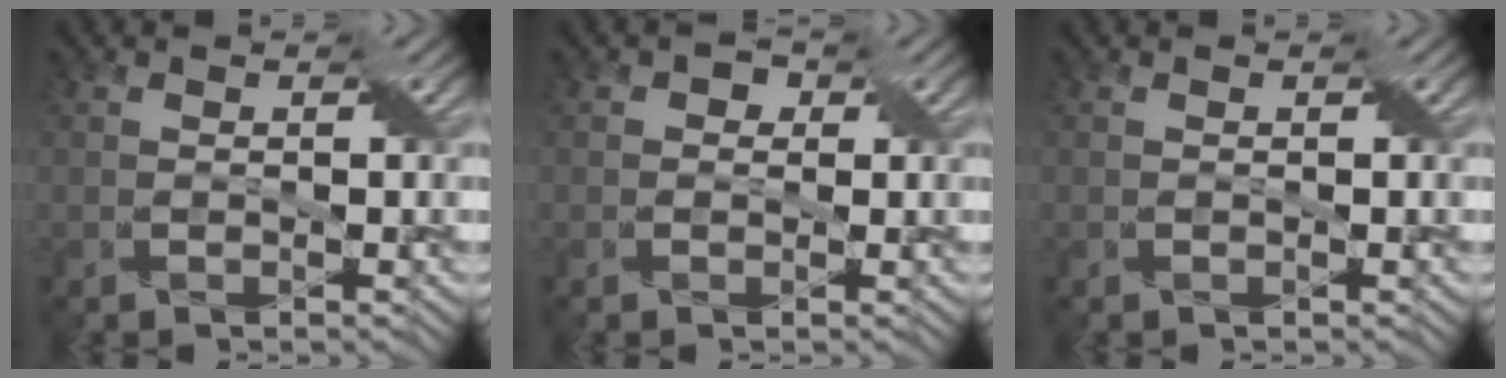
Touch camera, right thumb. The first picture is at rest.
{"total": 1.4, "force": [0.1, 1.3, 0.3], "torque": [0.002, 0.007, -0.008]}
{"total": 0.0}